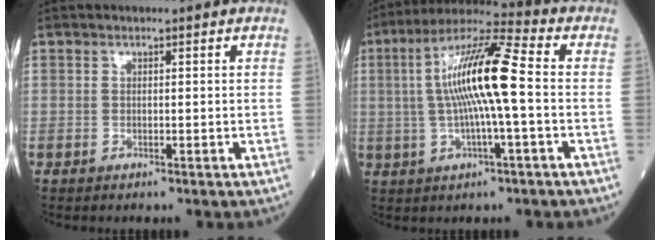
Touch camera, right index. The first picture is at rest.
{"total": 13.2, "force": [0.3, 0.7, 13.2], "torque": [-0.246, 0.019, -0.001]}